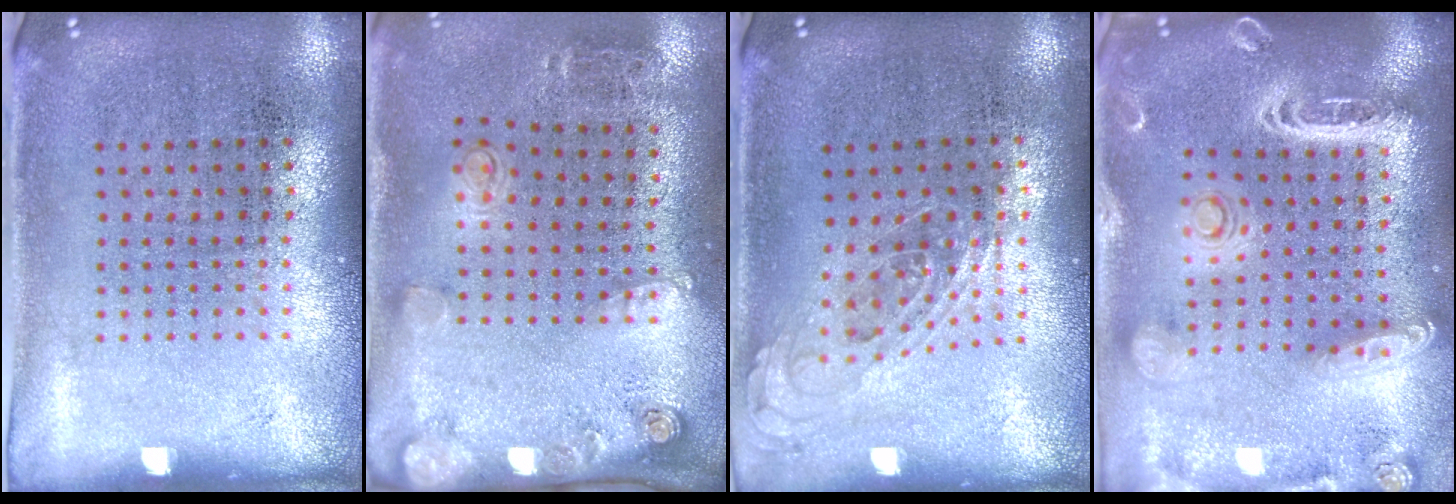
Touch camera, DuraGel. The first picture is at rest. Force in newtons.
{"total": 2.0, "press": 1.2, "slide": 1.6}
{"total": 0.9, "press": 0.8, "slide": 0.3}
{"total": 2.8, "press": 2.4, "slide": 1.4}